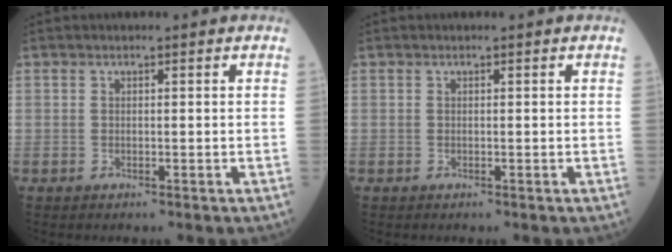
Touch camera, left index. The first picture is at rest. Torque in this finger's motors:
{"motor_torque": [-0.01, 0.01, 0.00, 0.00]}